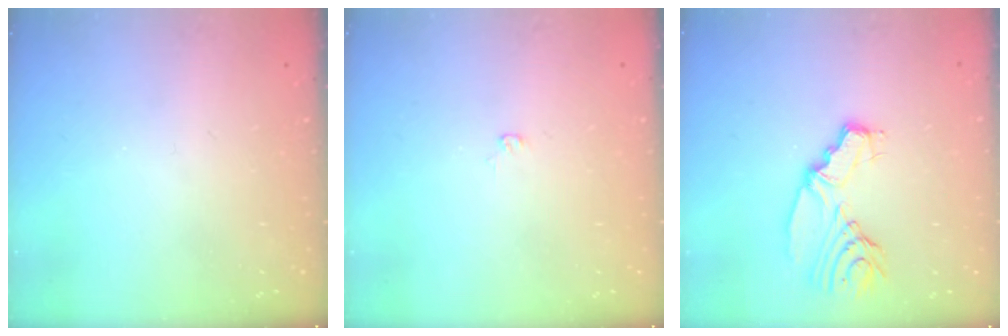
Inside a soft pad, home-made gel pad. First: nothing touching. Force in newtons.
{"total": 3.2, "press": 3.2, "slide": 0.3}
{"total": 8.7, "press": 8.7, "slide": 0.3}